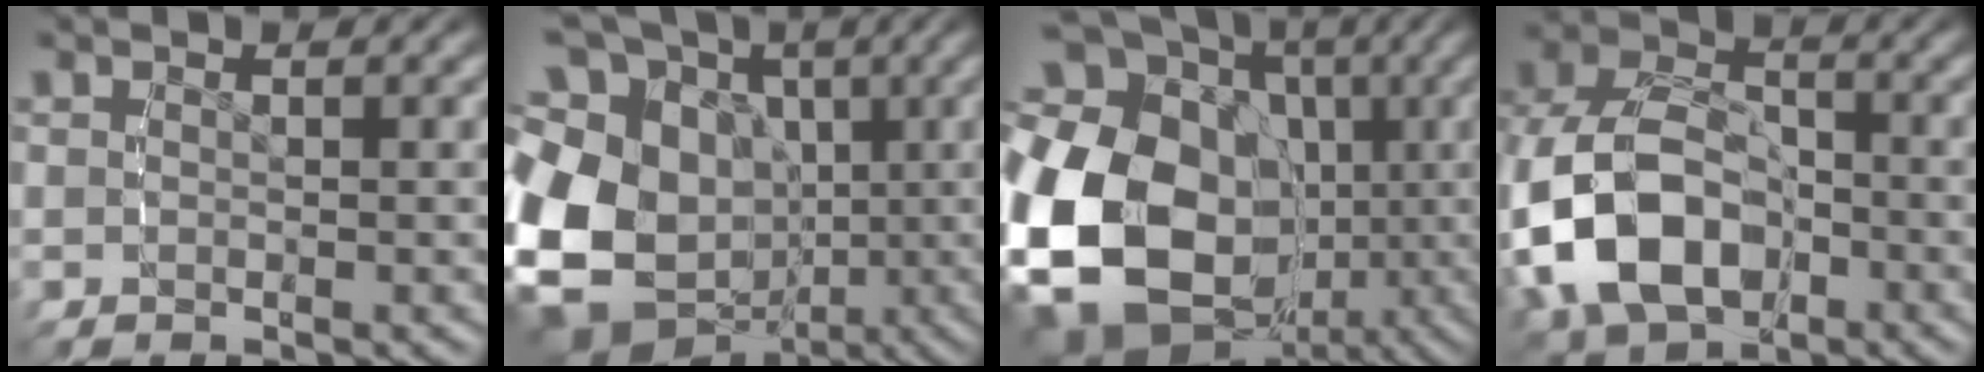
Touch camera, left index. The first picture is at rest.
{"total": 18.2, "force": [-1.3, 14.8, 10.5], "torque": [-0.227, -0.067, -0.009]}
{"total": 23.6, "force": [-2.3, 19.1, 13.7], "torque": [-0.319, -0.078, -0.017]}
{"total": 11.5, "force": [-1.8, 8.8, 7.1], "torque": [-0.172, -0.039, -0.018]}